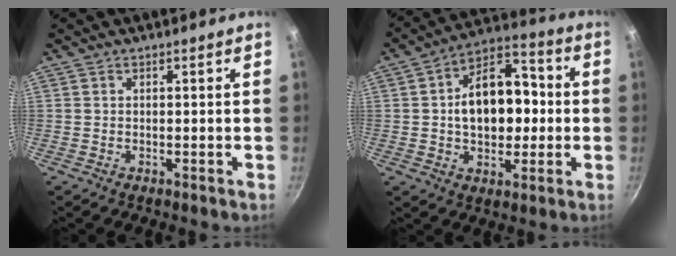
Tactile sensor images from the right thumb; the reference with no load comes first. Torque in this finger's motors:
{"motor_torque": [-0.07, 0.62, 0.31, 0.21, 0.07]}